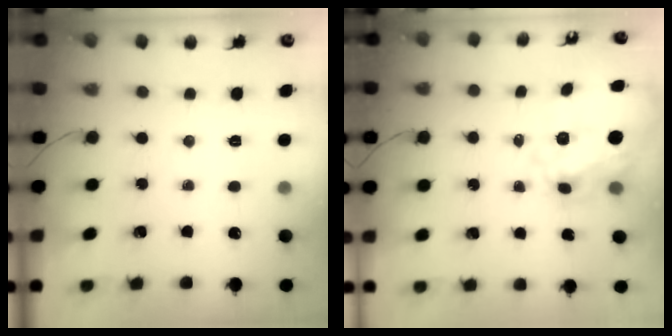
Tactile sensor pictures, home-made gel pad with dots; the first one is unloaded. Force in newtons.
{"total": 13.9, "press": 13.6, "slide": 3.0}